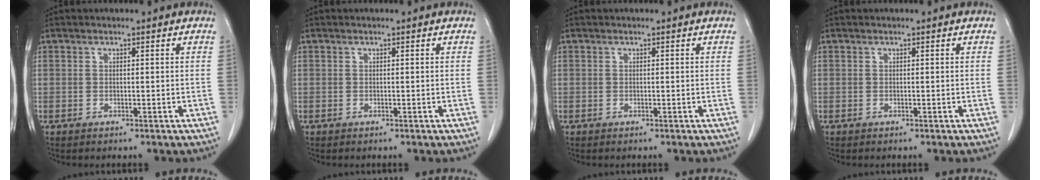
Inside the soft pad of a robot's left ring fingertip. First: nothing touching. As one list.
[{"total": 0.0}, {"total": 0.0}, {"total": 0.0}]